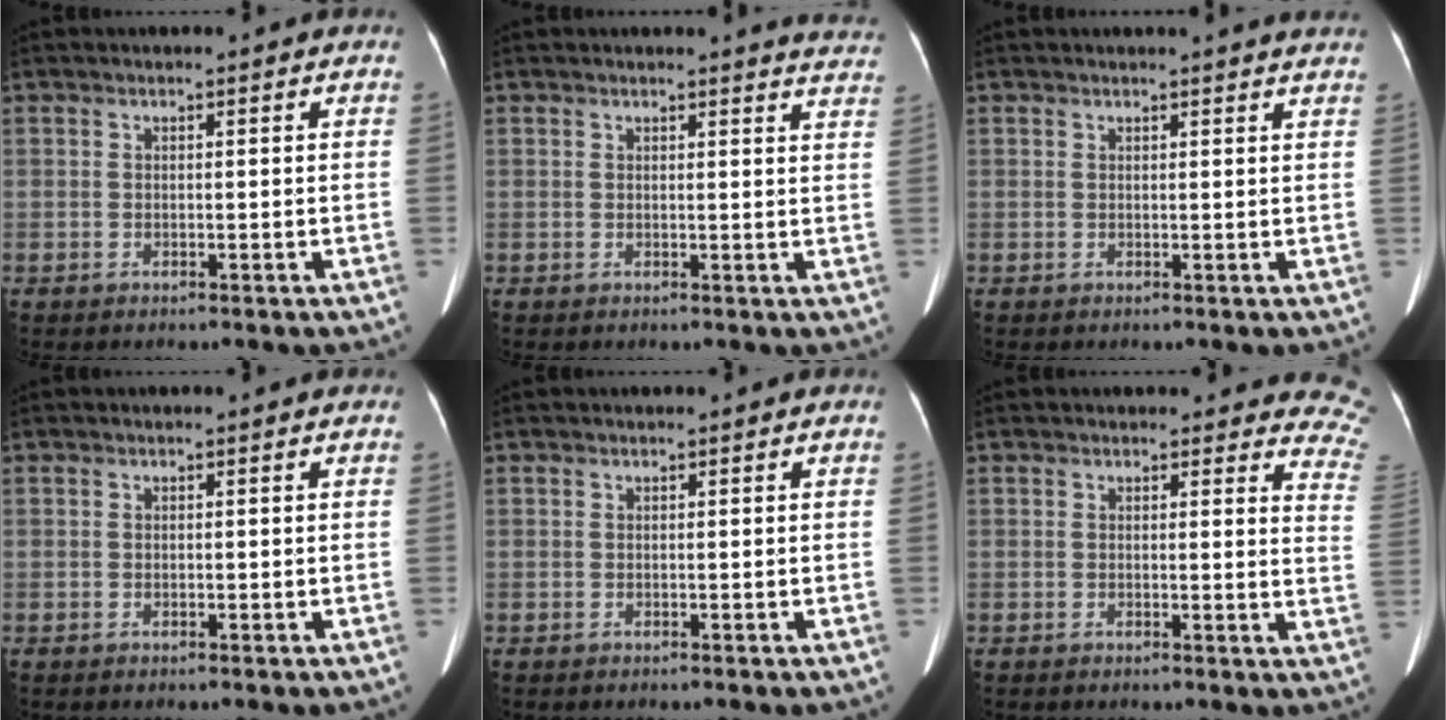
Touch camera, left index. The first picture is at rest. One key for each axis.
{"total": 6.4, "fx": 6.3, "fy": 1.0, "fz": 0.8, "tx": 0.012, "ty": -0.032, "tz": 0.033}
{"total": 4.3, "fx": 4.2, "fy": 0.4, "fz": 1.0, "tx": -0.011, "ty": 0.003, "tz": 0.033}
{"total": 0.0}
{"total": 0.0}
{"total": 9.6, "fx": 8.8, "fy": 3.0, "fz": 2.4, "tx": 0.017, "ty": -0.046, "tz": 0.049}